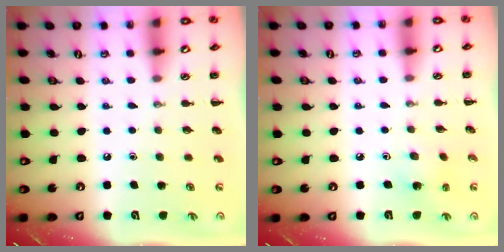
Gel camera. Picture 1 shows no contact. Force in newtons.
{"total": 2.1, "press": 2.0, "slide": 0.7}